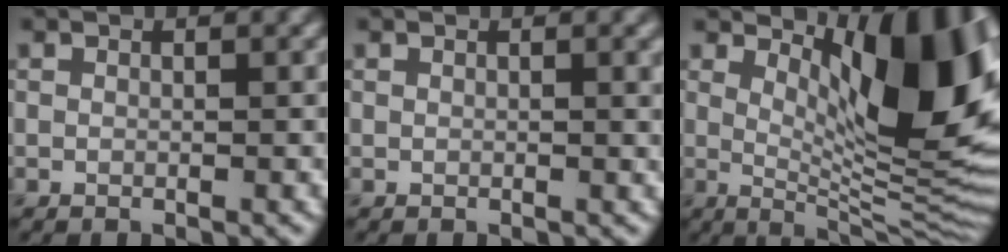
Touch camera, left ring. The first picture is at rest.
{"total": 1.5, "force": [0.7, 0.4, 1.2], "torque": [-0.014, 0.001, 0.010]}
{"total": 13.0, "force": [4.4, 4.3, 11.5], "torque": [-0.148, -0.007, 0.075]}